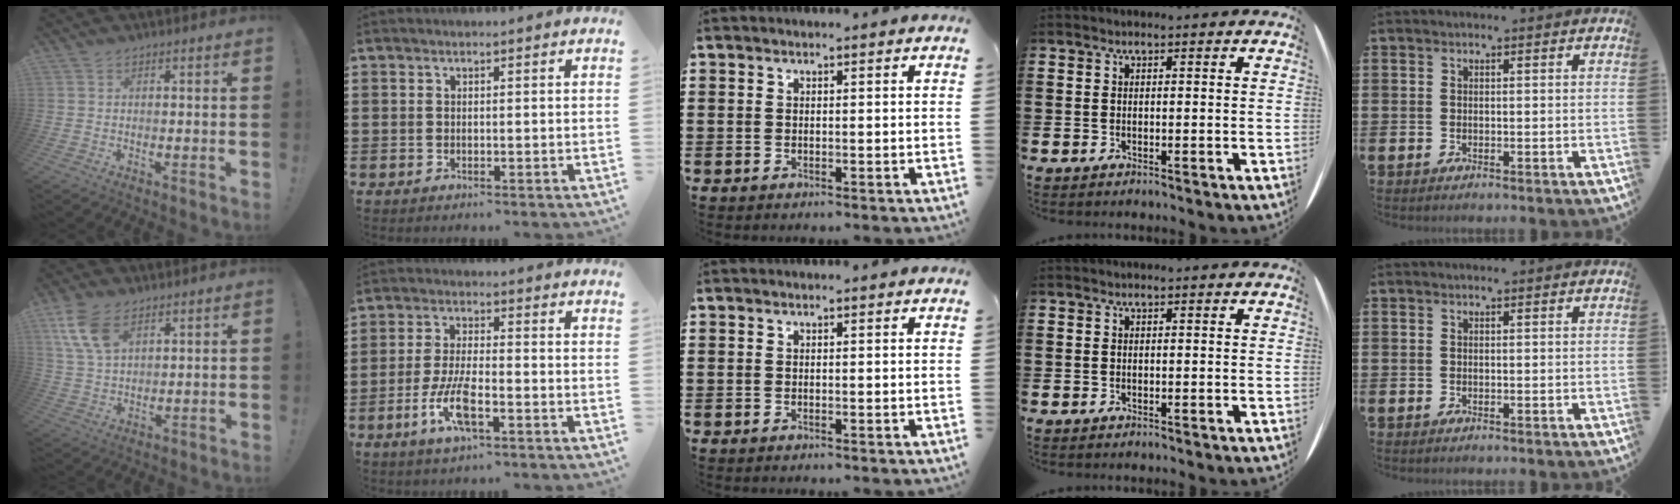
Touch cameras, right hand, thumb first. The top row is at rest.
{"thumb": {"total": 10.1, "force": [5.3, 5.5, 6.6], "torque": [-0.126, -0.015, 0.104]}, "index": {"total": 7.8, "force": [-3.3, 2.2, 6.6], "torque": [-0.153, -0.016, -0.064]}}